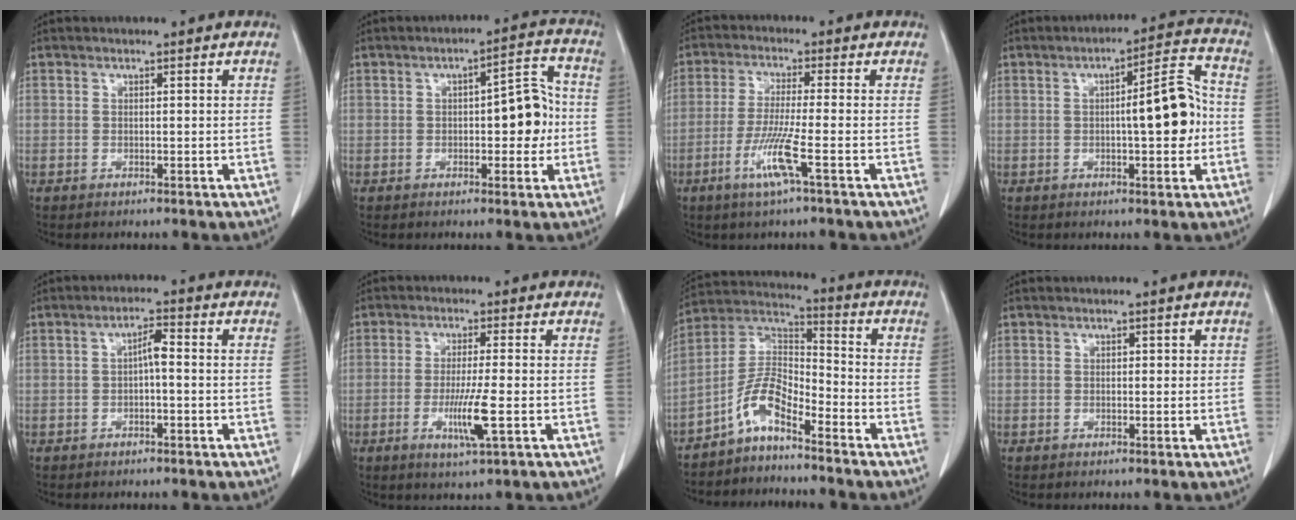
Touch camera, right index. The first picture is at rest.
{"total": 7.5, "force": [-0.3, 2.8, 6.9], "torque": [-0.086, 0.028, -0.003]}
{"total": 6.7, "force": [-2.9, -0.9, 6.0], "torque": [-0.125, -0.019, -0.061]}
{"total": 9.5, "force": [-0.5, 2.1, 9.2], "torque": [-0.125, 0.023, -0.006]}
{"total": 2.6, "force": [-0.2, 0.6, 2.6], "torque": [-0.042, 0.011, -0.004]}
{"total": 6.1, "force": [-1.7, -0.3, 5.8], "torque": [-0.114, -0.017, -0.031]}
{"total": 7.2, "force": [-5.1, 2.0, 4.7], "torque": [-0.100, 0.023, -0.108]}
{"total": 1.1, "force": [0.3, 0.8, 0.6], "torque": [0.000, 0.003, 0.002]}